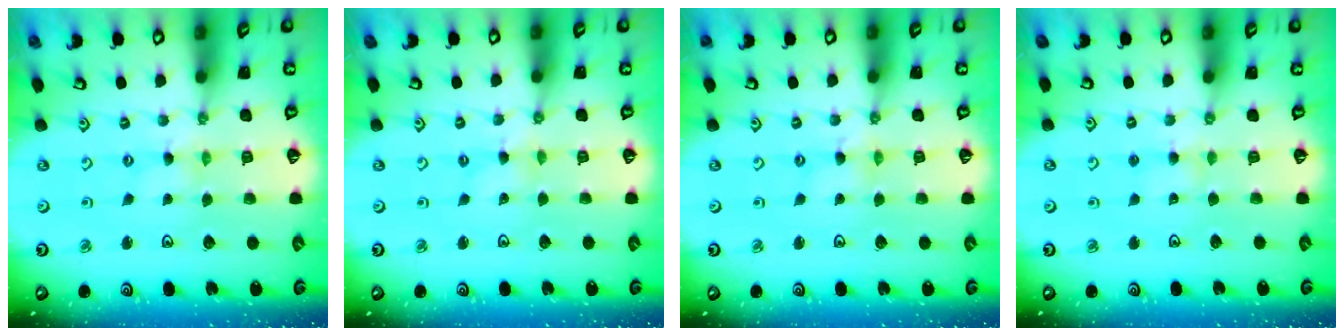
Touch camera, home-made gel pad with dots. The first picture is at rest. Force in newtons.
{"total": 1.2, "press": 1.2, "slide": 0.1}
{"total": 1.7, "press": 1.7, "slide": 0.2}
{"total": 3.5, "press": 3.5, "slide": 0.5}